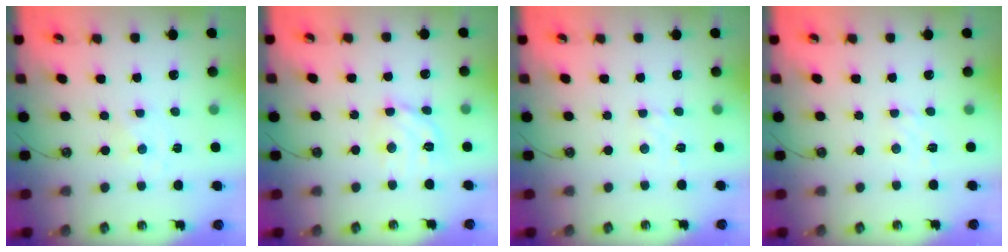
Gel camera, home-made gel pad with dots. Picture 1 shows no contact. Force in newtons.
{"total": 11.1, "press": 11.0, "slide": 1.5}
{"total": 2.6, "press": 2.6, "slide": 0.6}
{"total": 3.1, "press": 3.1, "slide": 0.5}